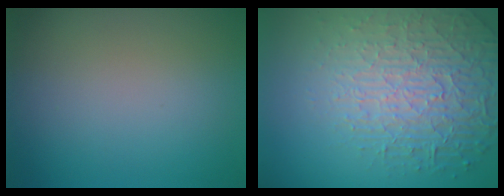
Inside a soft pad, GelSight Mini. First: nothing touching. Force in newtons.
{"total": 7.2, "press": 5.2, "slide": 4.9}